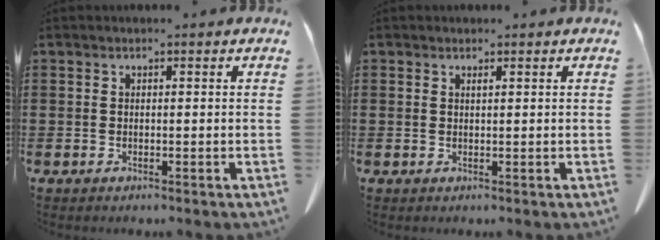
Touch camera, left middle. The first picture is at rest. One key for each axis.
{"total": 0.7, "fx": 0.6, "fy": 0.2, "fz": 0.3, "tx": -0.009, "ty": -0.001, "tz": 0.011}